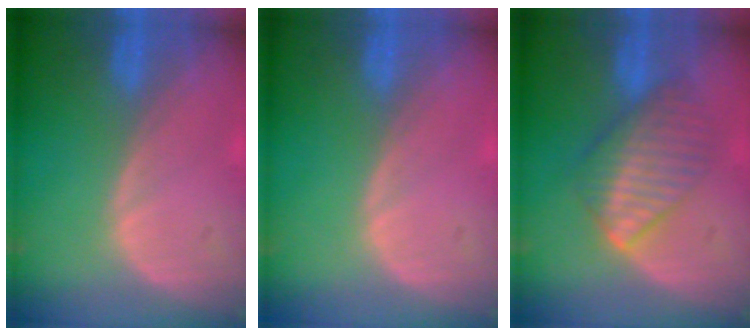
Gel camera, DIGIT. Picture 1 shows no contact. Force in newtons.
{"total": 0.0}
{"total": 6.6, "press": 6.5, "slide": 1.3}